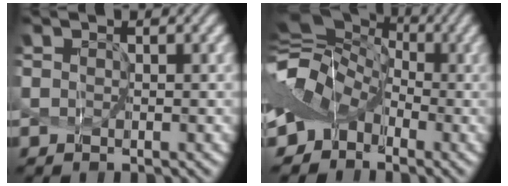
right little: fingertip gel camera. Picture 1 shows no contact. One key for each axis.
{"total": 6.0, "fx": -1.8, "fy": 5.1, "fz": 2.5, "tx": -0.057, "ty": 0.008, "tz": -0.050}